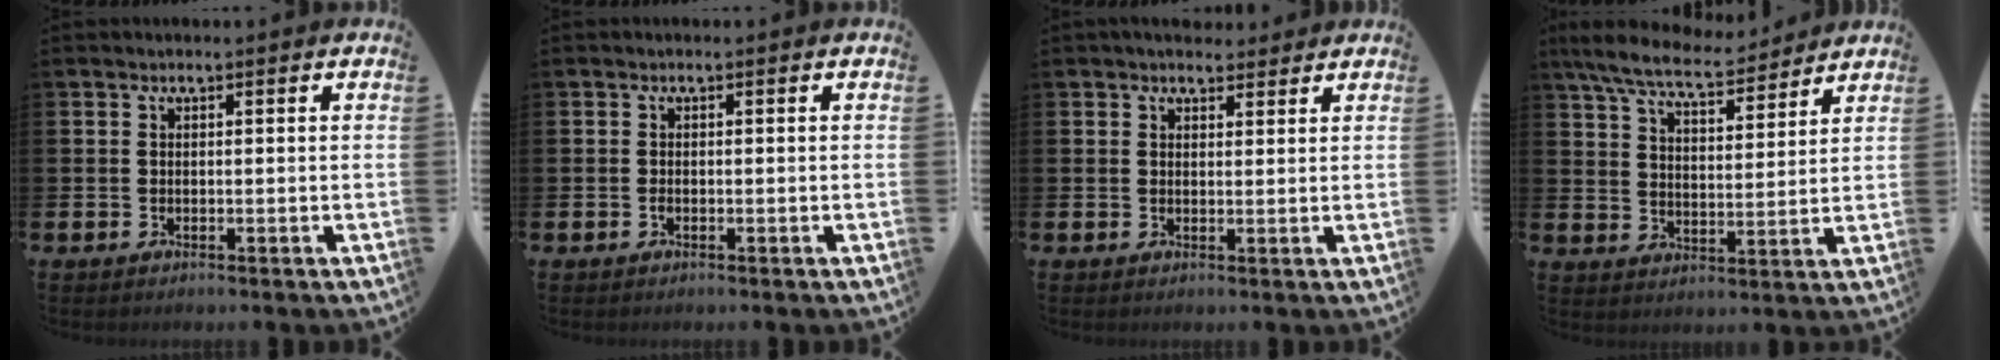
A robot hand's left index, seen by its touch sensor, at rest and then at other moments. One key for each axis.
{"total": 0.6, "fx": -0.2, "fy": 0.3, "fz": 0.4, "tx": -0.007, "ty": 0.000, "tz": -0.006}
{"total": 2.9, "fx": 2.7, "fy": 0.9, "fz": 0.1, "tx": 0.004, "ty": -0.011, "tz": 0.048}
{"total": 8.1, "fx": 7.4, "fy": 1.3, "fz": 2.9, "tx": -0.087, "ty": -0.035, "tz": 0.133}